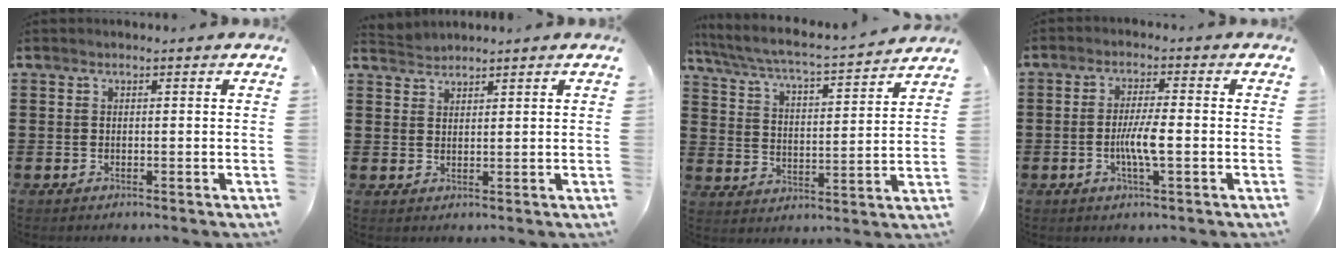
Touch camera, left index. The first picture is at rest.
{"total": 1.9, "force": [1.8, -0.1, -0.4], "torque": [0.002, 0.000, 0.037]}
{"total": 4.4, "force": [4.0, -0.2, 1.7], "torque": [-0.056, -0.036, 0.058]}
{"total": 5.1, "force": [-1.1, 0.7, 4.9], "torque": [-0.100, -0.004, -0.025]}